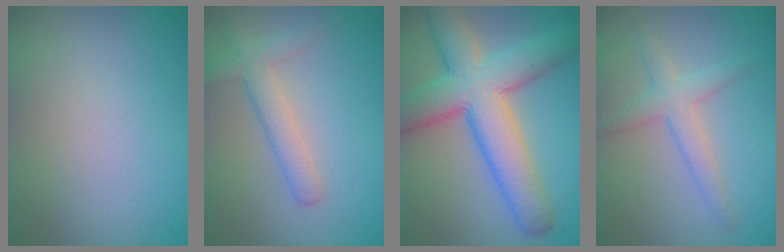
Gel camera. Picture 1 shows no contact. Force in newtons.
{"total": 2.8, "press": 2.8, "slide": 0.1}
{"total": 9.4, "press": 9.4, "slide": 0.2}
{"total": 2.6, "press": 2.6, "slide": 0.2}